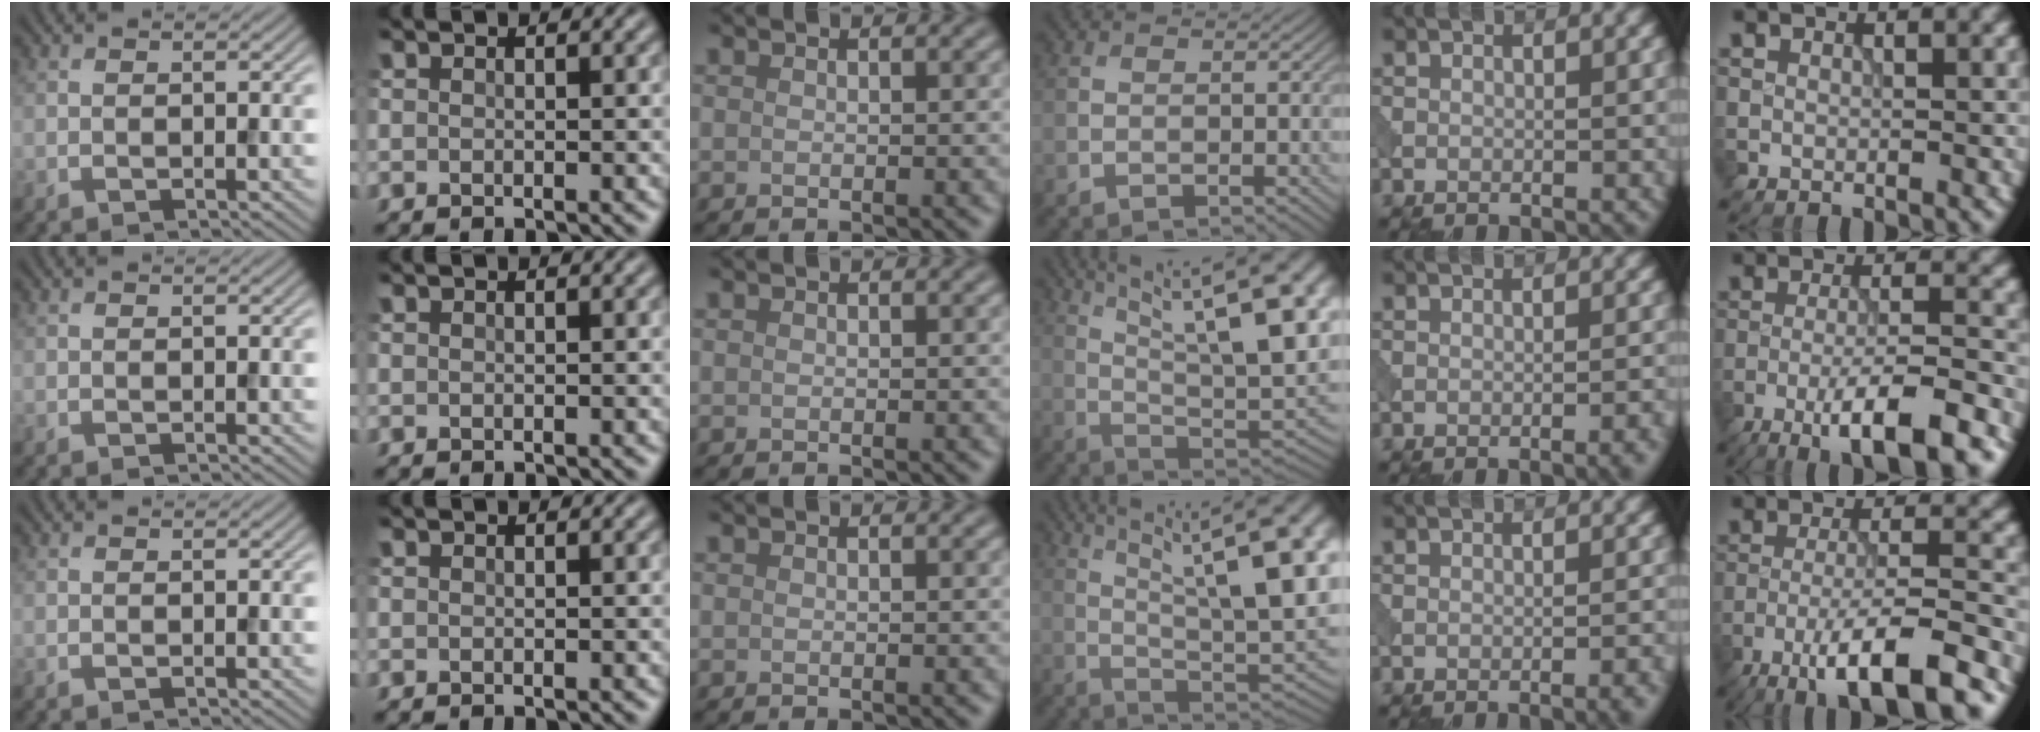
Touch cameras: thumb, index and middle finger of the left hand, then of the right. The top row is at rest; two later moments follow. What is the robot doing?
{"motion": "pour", "object": "beaker"}